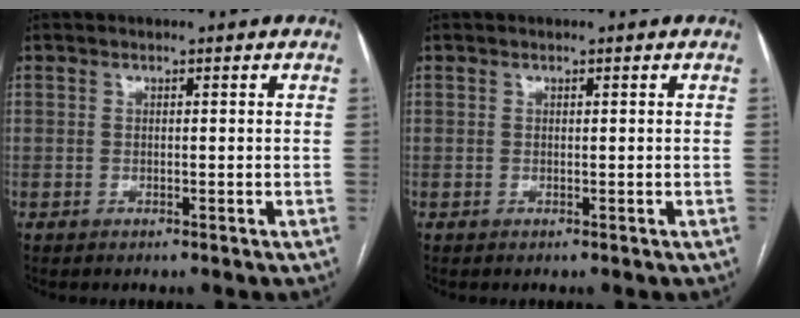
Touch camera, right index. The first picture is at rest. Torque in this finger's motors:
{"motor_torque": [0.05, 0.04, 0.01, 0.01]}